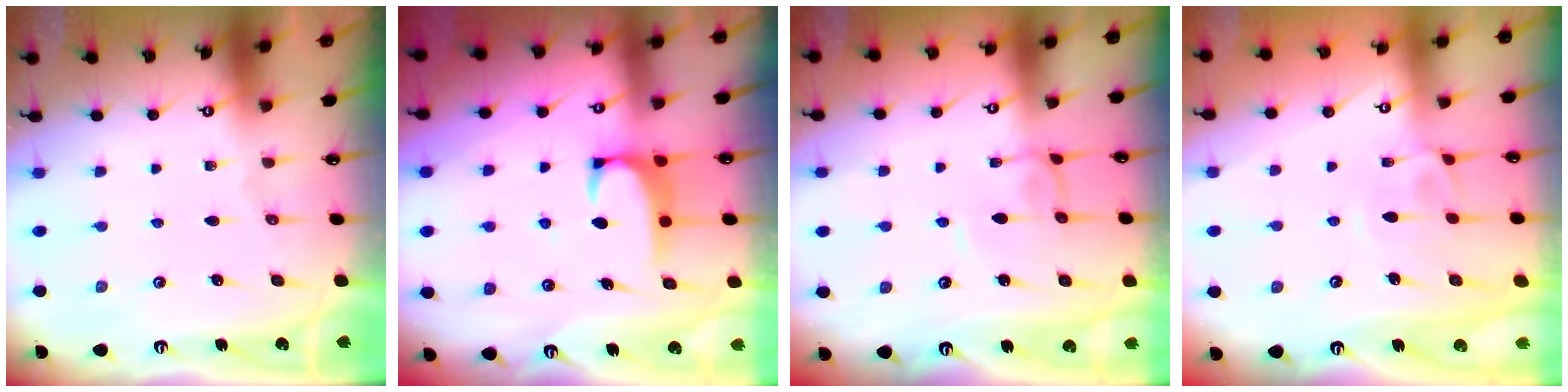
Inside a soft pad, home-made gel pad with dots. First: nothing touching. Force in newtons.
{"total": 2.0, "press": 2.0, "slide": 0.3}
{"total": 2.1, "press": 2.1, "slide": 0.3}
{"total": 1.6, "press": 1.3, "slide": 1.0}